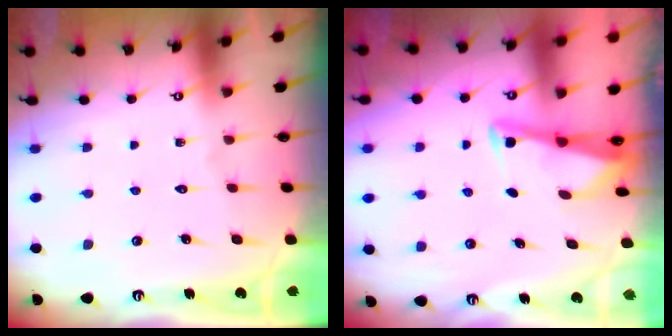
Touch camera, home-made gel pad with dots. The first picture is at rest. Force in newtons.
{"total": 2.8, "press": 2.8, "slide": 0.3}